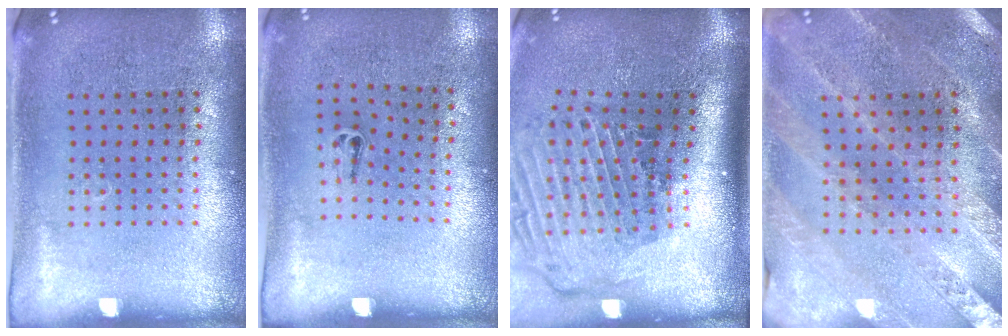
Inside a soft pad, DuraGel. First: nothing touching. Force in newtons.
{"total": 0.5, "press": 0.3, "slide": 0.4}
{"total": 3.0, "press": 2.1, "slide": 2.2}
{"total": 1.0, "press": 1.0, "slide": 0.3}